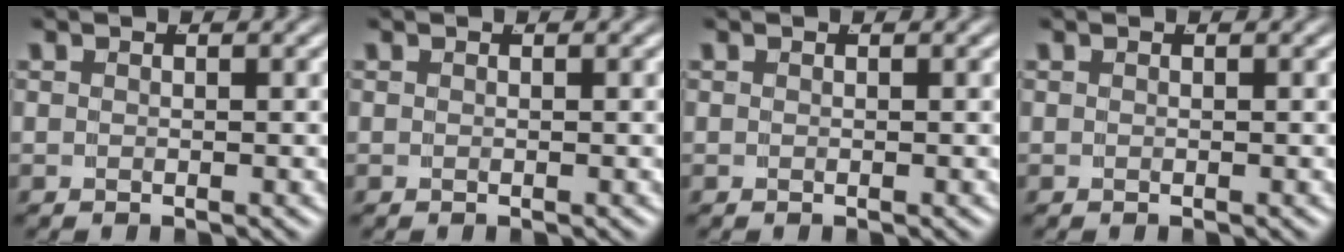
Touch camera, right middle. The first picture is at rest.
{"total": 0.0}
{"total": 0.0}
{"total": 0.0}